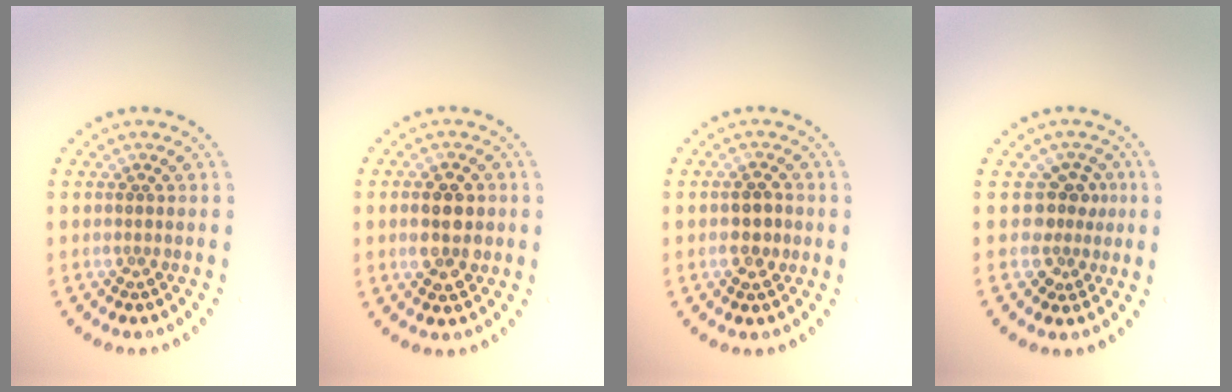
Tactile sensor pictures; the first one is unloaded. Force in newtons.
{"total": 3.9, "press": 3.9, "slide": 0.2}
{"total": 2.2, "press": 2.2, "slide": 0.3}
{"total": 2.6, "press": 1.9, "slide": 1.7}